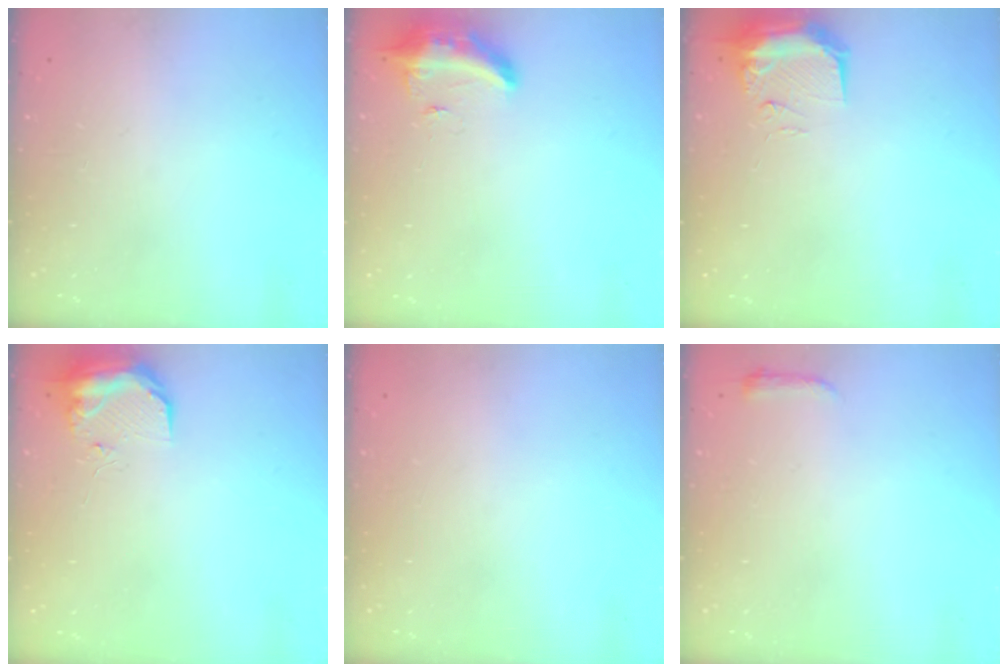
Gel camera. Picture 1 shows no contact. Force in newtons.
{"total": 10.4, "press": 9.8, "slide": 3.5}
{"total": 9.3, "press": 9.1, "slide": 1.7}
{"total": 17.0, "press": 11.4, "slide": 12.7}
{"total": 0.0}
{"total": 3.0, "press": 2.9, "slide": 0.6}